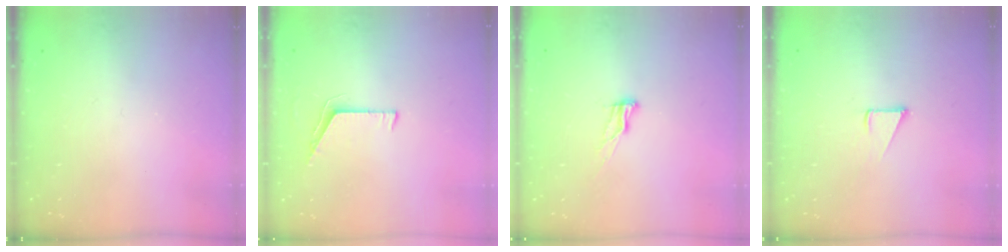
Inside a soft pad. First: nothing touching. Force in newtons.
{"total": 6.1, "press": 6.0, "slide": 0.6}
{"total": 6.5, "press": 6.5, "slide": 0.7}
{"total": 3.2, "press": 3.2, "slide": 0.1}